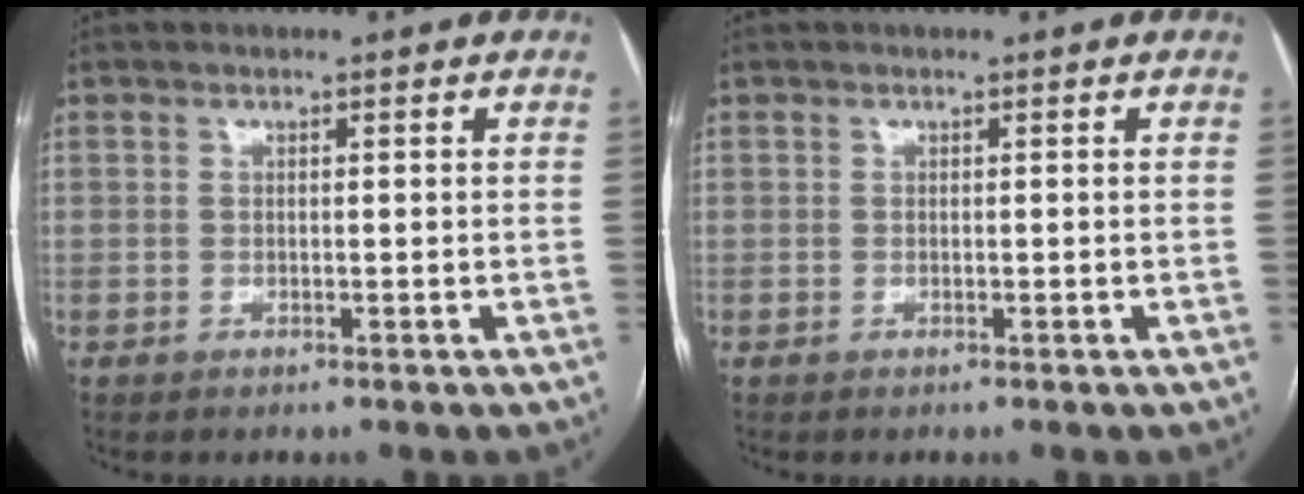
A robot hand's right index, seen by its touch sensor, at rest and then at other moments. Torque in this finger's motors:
{"motor_torque": [0.01, 0.01, -0.01, 0.00]}